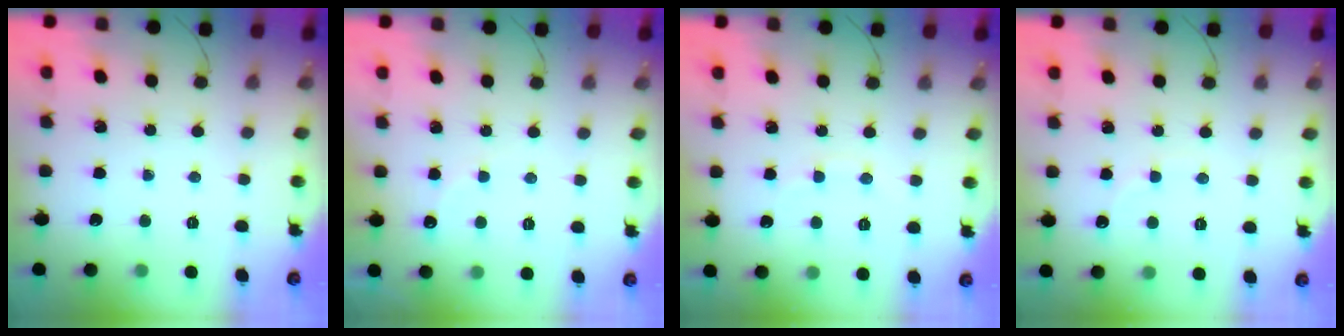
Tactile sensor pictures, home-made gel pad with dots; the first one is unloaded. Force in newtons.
{"total": 5.5, "press": 5.4, "slide": 1.1}
{"total": 6.0, "press": 5.9, "slide": 1.3}
{"total": 5.9, "press": 5.7, "slide": 1.4}